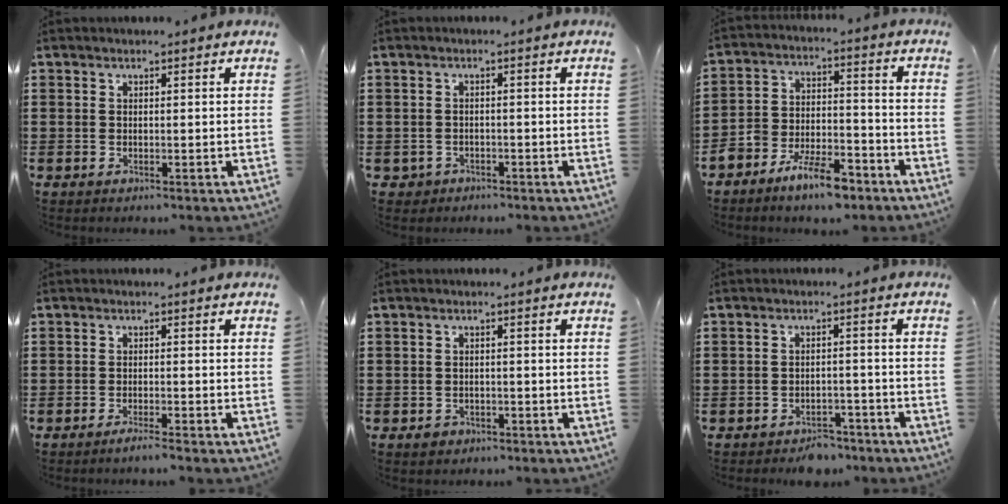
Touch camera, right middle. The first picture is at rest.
{"total": 1.2, "force": [-0.9, 0.8, -0.1], "torque": [-0.004, 0.000, -0.022]}
{"total": 8.3, "force": [-7.3, 2.3, 3.3], "torque": [-0.064, 0.019, -0.139]}
{"total": 1.6, "force": [-1.4, -0.2, 0.8], "torque": [-0.012, -0.003, -0.024]}
{"total": 1.2, "force": [-0.8, 0.8, 0.3], "torque": [-0.010, 0.000, -0.019]}
{"total": 3.2, "force": [-3.1, 0.8, -0.2], "torque": [-0.004, 0.003, -0.066]}